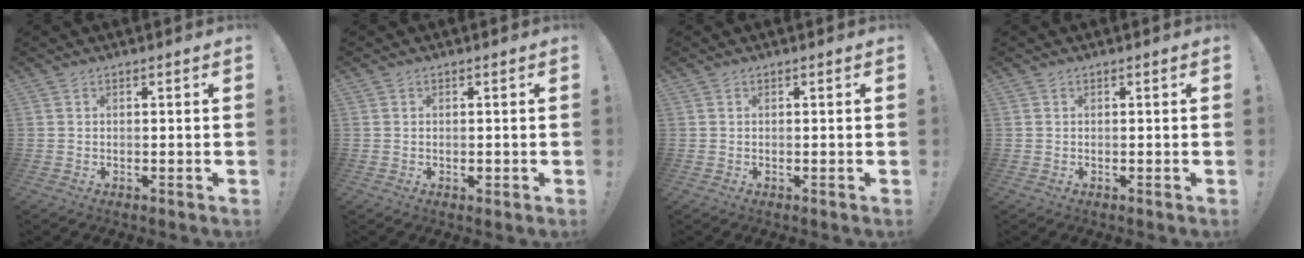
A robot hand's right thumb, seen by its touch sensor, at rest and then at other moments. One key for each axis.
{"total": 0.7, "fx": -0.3, "fy": 0.5, "fz": 0.3, "tx": -0.012, "ty": 0.005, "tz": -0.004}
{"total": 0.0}
{"total": 0.0}